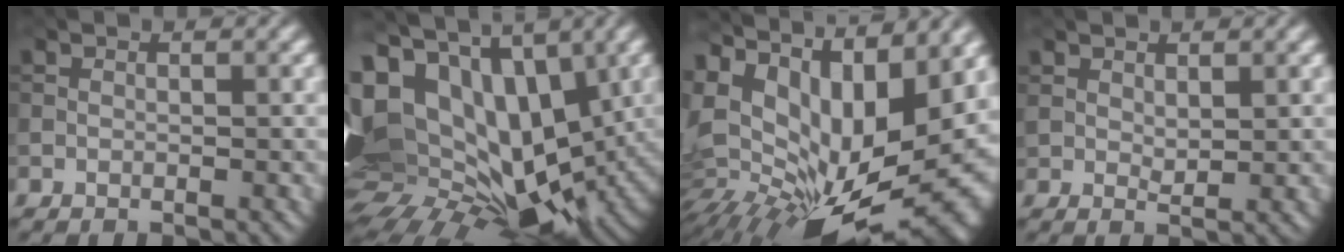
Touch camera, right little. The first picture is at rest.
{"total": 20.6, "force": [2.3, 14.0, 15.0], "torque": [-0.281, -0.008, 0.071]}
{"total": 14.8, "force": [-0.9, 8.3, 12.2], "torque": [-0.201, -0.013, 0.004]}
{"total": 1.5, "force": [1.1, 0.5, 0.8], "torque": [-0.013, -0.003, 0.025]}